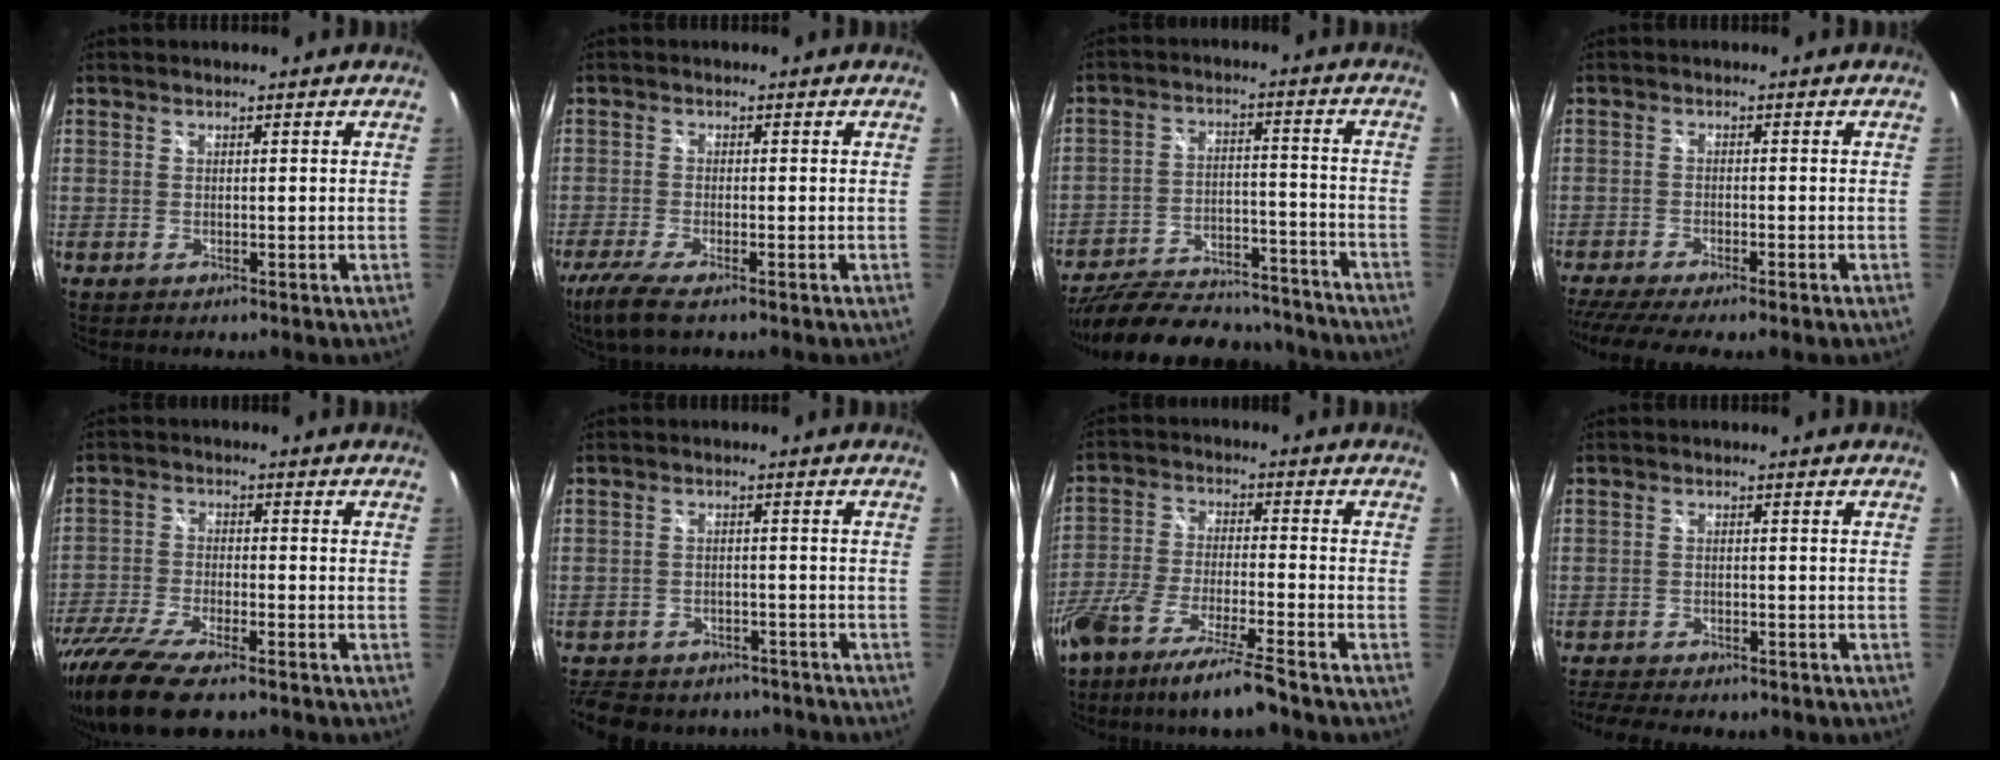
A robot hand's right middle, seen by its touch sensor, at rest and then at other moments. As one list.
[{"total": 6.9, "force": [-4.8, 1.3, 4.8], "torque": [-0.115, -0.029, -0.092]}, {"total": 26.5, "force": [-22.6, 8.8, 10.8], "torque": [-0.209, -0.003, -0.305]}, {"total": 8.3, "force": [-6.9, 0.1, 4.6], "torque": [-0.105, -0.034, -0.116]}, {"total": 15.5, "force": [-11.7, 4.1, 9.2], "torque": [-0.212, -0.055, -0.216]}, {"total": 16.1, "force": [-12.9, 7.6, 5.7], "torque": [-0.140, 0.007, -0.175]}, {"total": 12.8, "force": [-10.3, 0.3, 7.7], "torque": [-0.157, -0.029, -0.186]}, {"total": 9.2, "force": [-7.8, 2.9, 3.9], "torque": [-0.096, -0.022, -0.120]}]